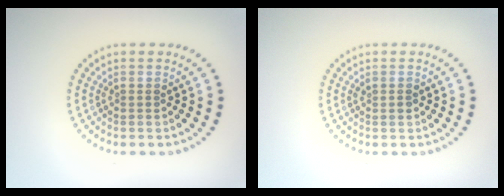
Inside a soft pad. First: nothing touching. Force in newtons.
{"total": 0.7, "press": 0.7, "slide": 0.1}